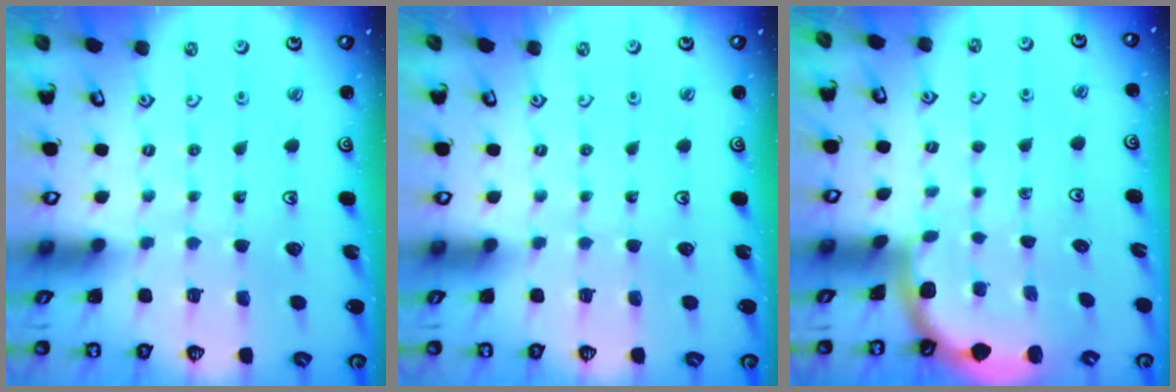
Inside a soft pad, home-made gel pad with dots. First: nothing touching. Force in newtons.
{"total": 0.0}
{"total": 1.9, "press": 1.9, "slide": 0.0}